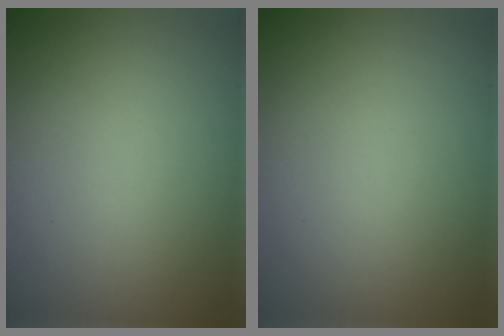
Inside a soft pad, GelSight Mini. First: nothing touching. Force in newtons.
{"total": 0.0}